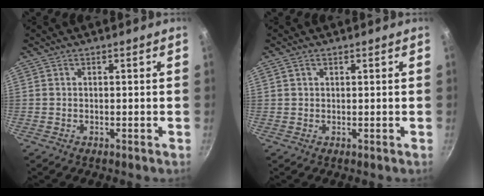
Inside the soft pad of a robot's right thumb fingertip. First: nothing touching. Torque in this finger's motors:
{"motor_torque": [-0.21, -0.04, -0.69, 0.14, -0.07]}